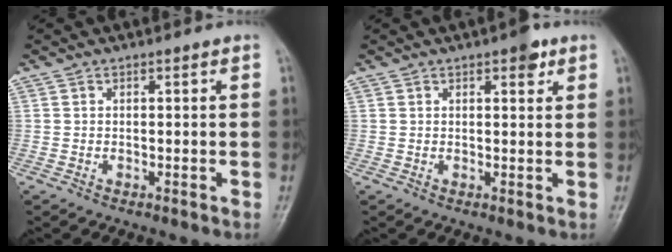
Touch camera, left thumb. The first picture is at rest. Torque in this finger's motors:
{"motor_torque": [1.43, 0.73, 0.70, -0.16, 0.00]}